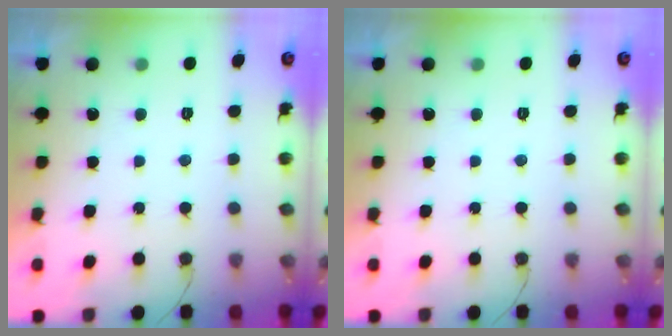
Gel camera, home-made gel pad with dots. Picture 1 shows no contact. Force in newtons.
{"total": 0.0}